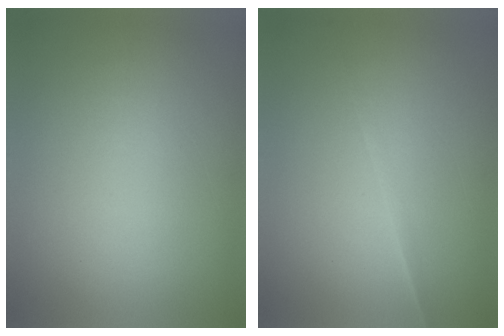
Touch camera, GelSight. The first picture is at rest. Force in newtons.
{"total": 2.1}